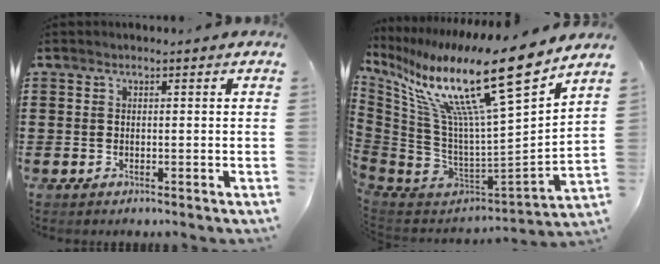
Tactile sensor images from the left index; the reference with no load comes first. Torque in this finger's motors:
{"motor_torque": [2.14, 0.00, 1.05, 0.21]}